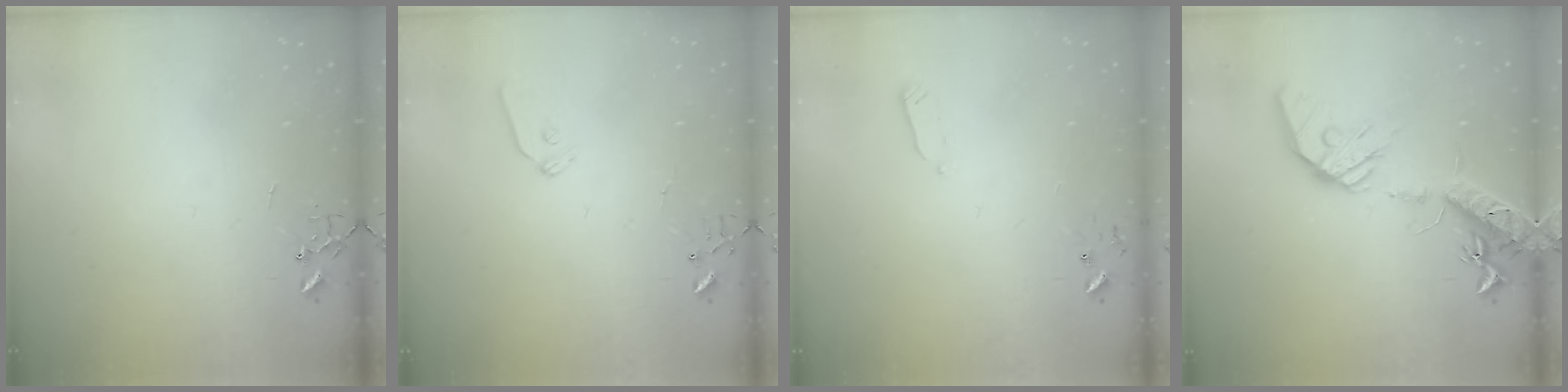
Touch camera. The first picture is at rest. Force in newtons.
{"total": 6.0, "press": 5.9, "slide": 0.8}
{"total": 2.4, "press": 2.3, "slide": 0.4}
{"total": 18.6, "press": 18.2, "slide": 3.5}